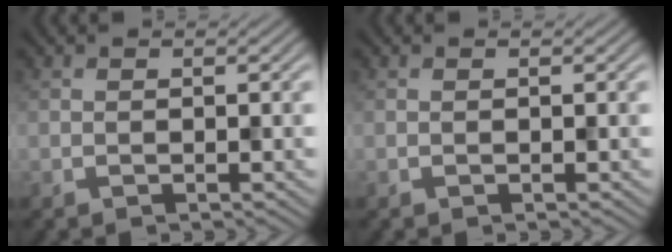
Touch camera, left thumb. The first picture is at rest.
{"total": 0.0}